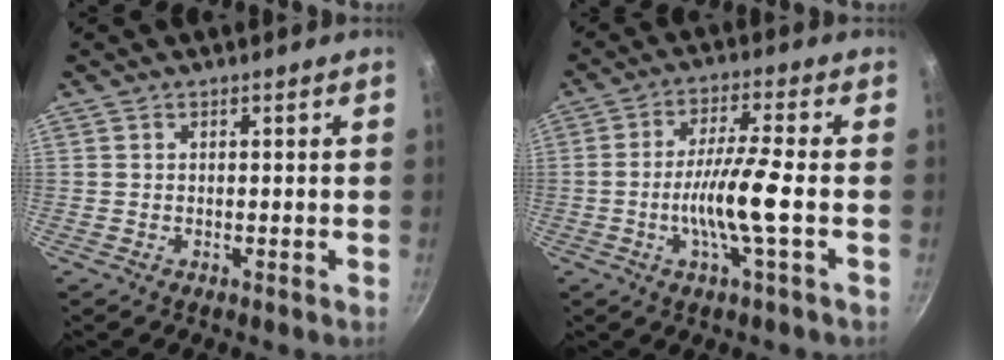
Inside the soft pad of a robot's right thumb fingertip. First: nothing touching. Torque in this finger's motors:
{"motor_torque": [0.31, 0.55, 1.23, -0.33, 0.10]}